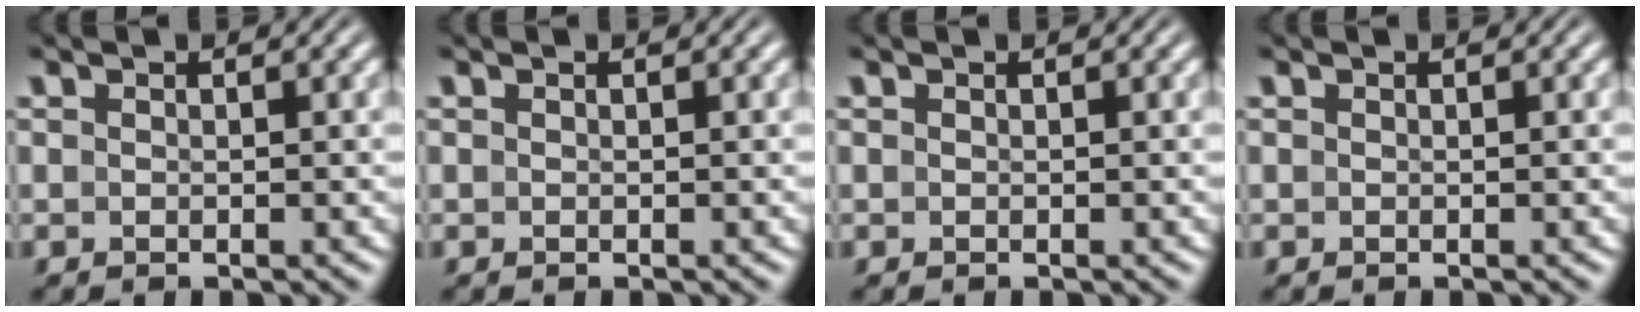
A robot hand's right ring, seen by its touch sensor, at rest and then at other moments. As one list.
[{"total": 0.0}, {"total": 0.0}, {"total": 0.0}]